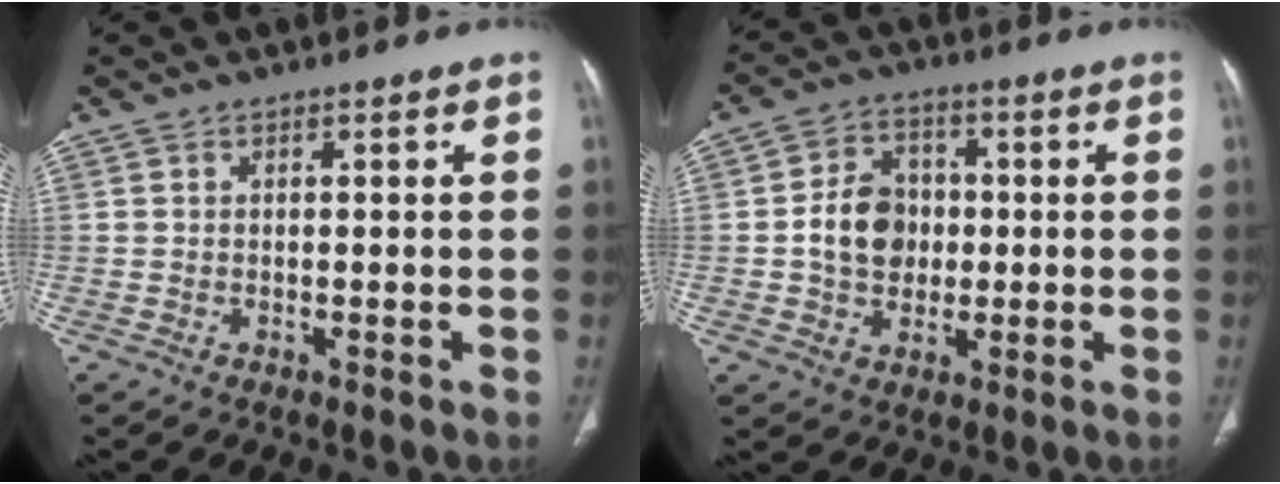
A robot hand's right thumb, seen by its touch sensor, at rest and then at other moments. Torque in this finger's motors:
{"motor_torque": [1.23, 1.55, 0.90, -0.64, 0.06]}